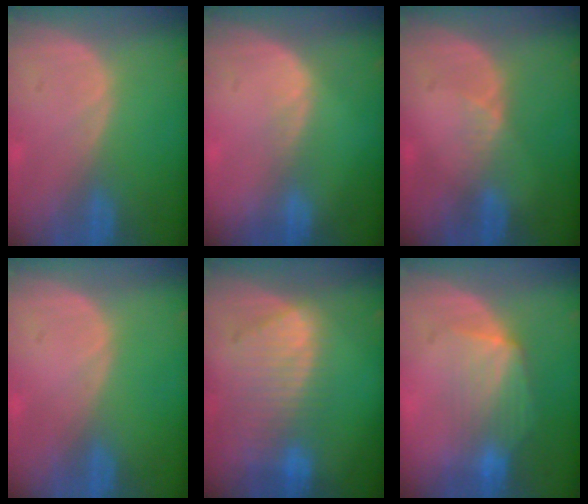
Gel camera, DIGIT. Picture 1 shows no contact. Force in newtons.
{"total": 1.5, "press": 1.0, "slide": 1.1}
{"total": 2.0, "press": 1.6, "slide": 1.3}
{"total": 0.0}
{"total": 8.4, "press": 7.7, "slide": 3.5}
{"total": 6.9, "press": 6.4, "slide": 2.7}